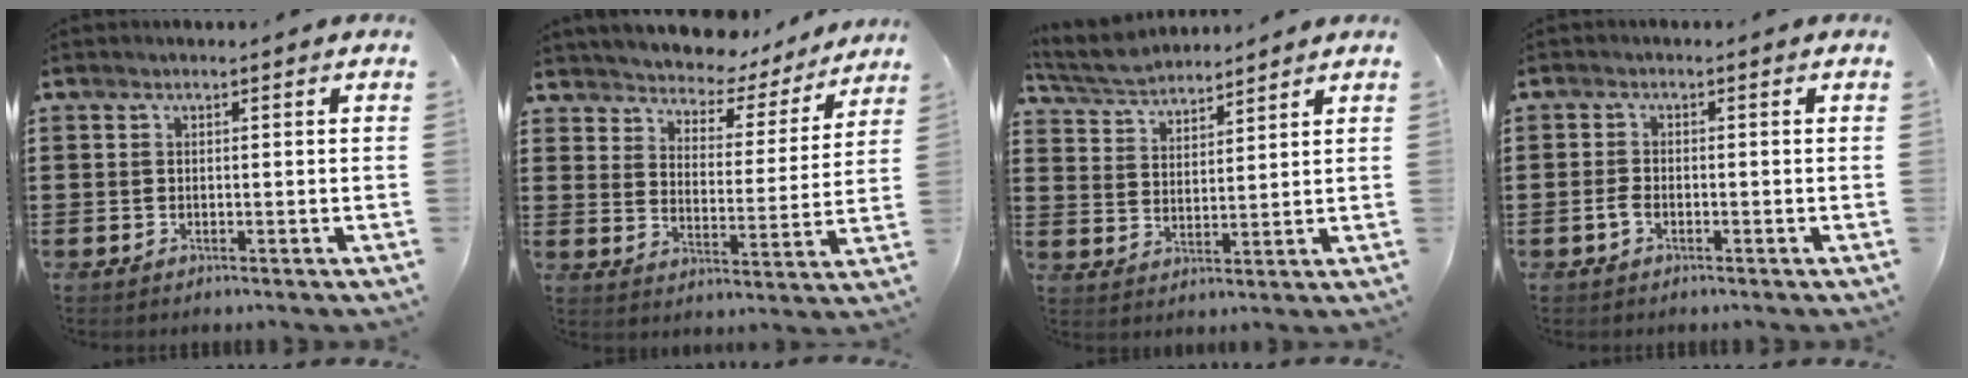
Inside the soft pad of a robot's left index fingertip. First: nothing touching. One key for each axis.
{"total": 4.6, "fx": 4.5, "fy": 1.2, "fz": 0.1, "tx": -0.031, "ty": -0.037, "tz": 0.071}
{"total": 4.8, "fx": 4.6, "fy": 0.9, "fz": 0.7, "tx": -0.035, "ty": -0.014, "tz": 0.085}
{"total": 1.7, "fx": -0.7, "fy": 0.9, "fz": 1.3, "tx": -0.041, "ty": -0.004, "tz": -0.018}